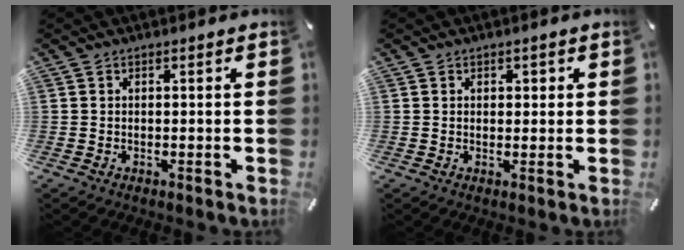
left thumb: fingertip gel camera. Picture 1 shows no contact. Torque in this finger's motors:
{"motor_torque": [-0.22, -0.43, -0.08, 0.07, -0.01]}